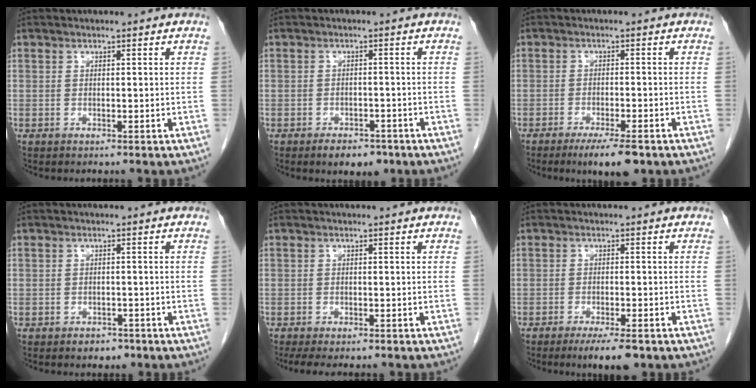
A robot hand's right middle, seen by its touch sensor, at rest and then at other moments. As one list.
[{"total": 4.4, "force": [-3.1, 2.2, 2.2], "torque": [-0.028, 0.001, -0.038]}, {"total": 6.1, "force": [-4.1, 0.9, 4.4], "torque": [-0.065, -0.012, -0.062]}, {"total": 2.1, "force": [-1.4, 1.3, 0.7], "torque": [-0.013, 0.002, -0.014]}, {"total": 5.2, "force": [-4.1, 1.5, 2.9], "torque": [-0.037, -0.012, -0.058]}, {"total": 5.4, "force": [-3.7, 0.9, 3.8], "torque": [-0.053, -0.010, -0.053]}]